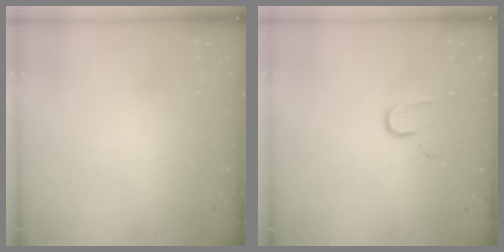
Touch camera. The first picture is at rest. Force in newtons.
{"total": 5.7, "press": 5.7, "slide": 0.4}